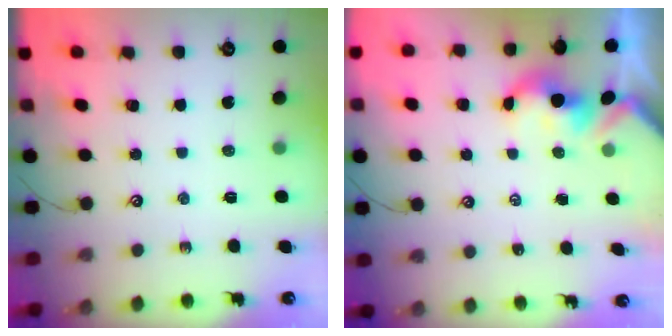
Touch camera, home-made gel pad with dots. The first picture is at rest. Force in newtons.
{"total": 1.7, "press": 1.6, "slide": 0.2}